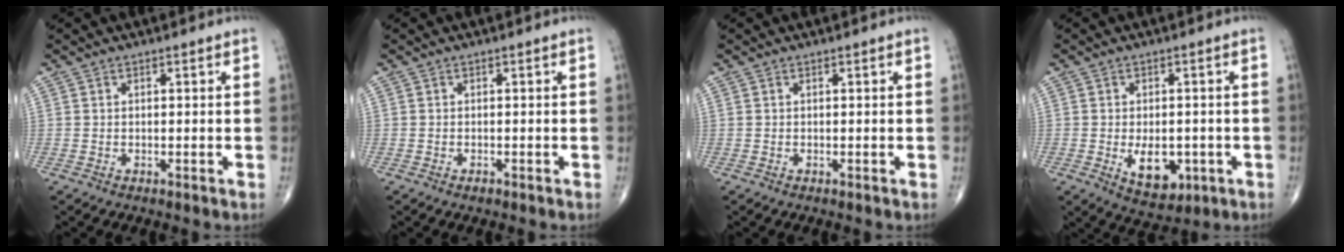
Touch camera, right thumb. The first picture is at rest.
{"total": 0.6, "force": [-0.4, 0.4, 0.3], "torque": [-0.005, 0.000, -0.007]}
{"total": 0.0}
{"total": 7.9, "force": [-2.7, 4.9, 5.6], "torque": [-0.057, 0.009, -0.030]}